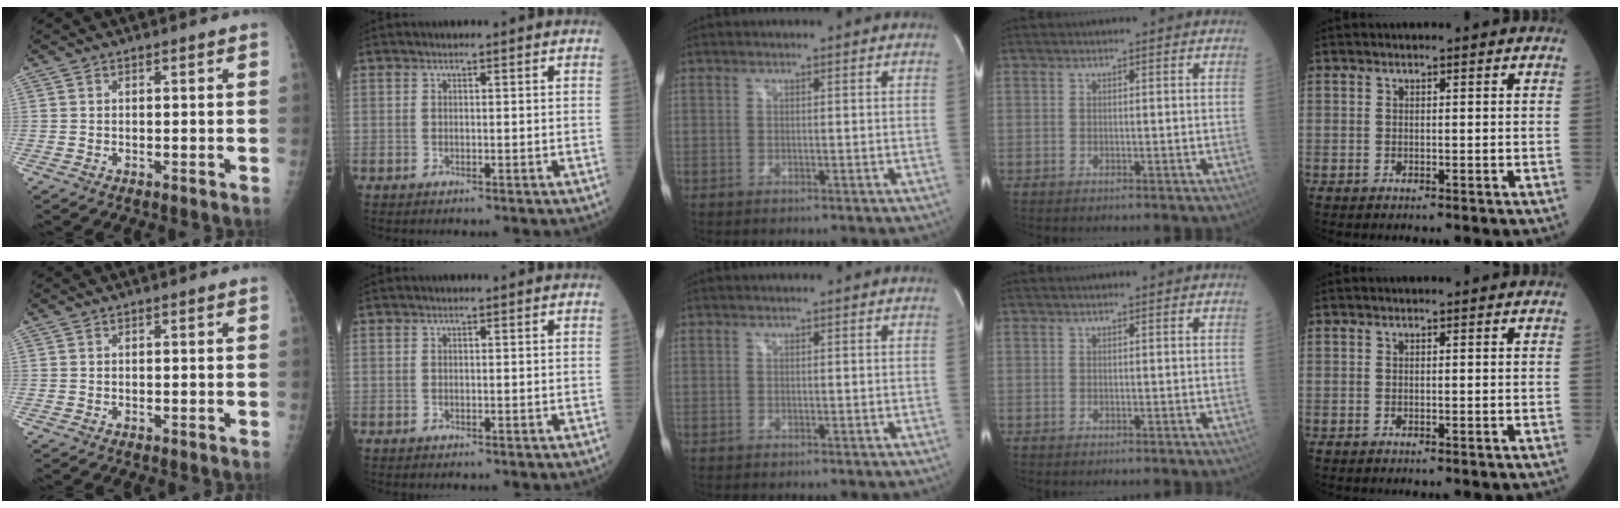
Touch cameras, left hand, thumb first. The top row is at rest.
{}